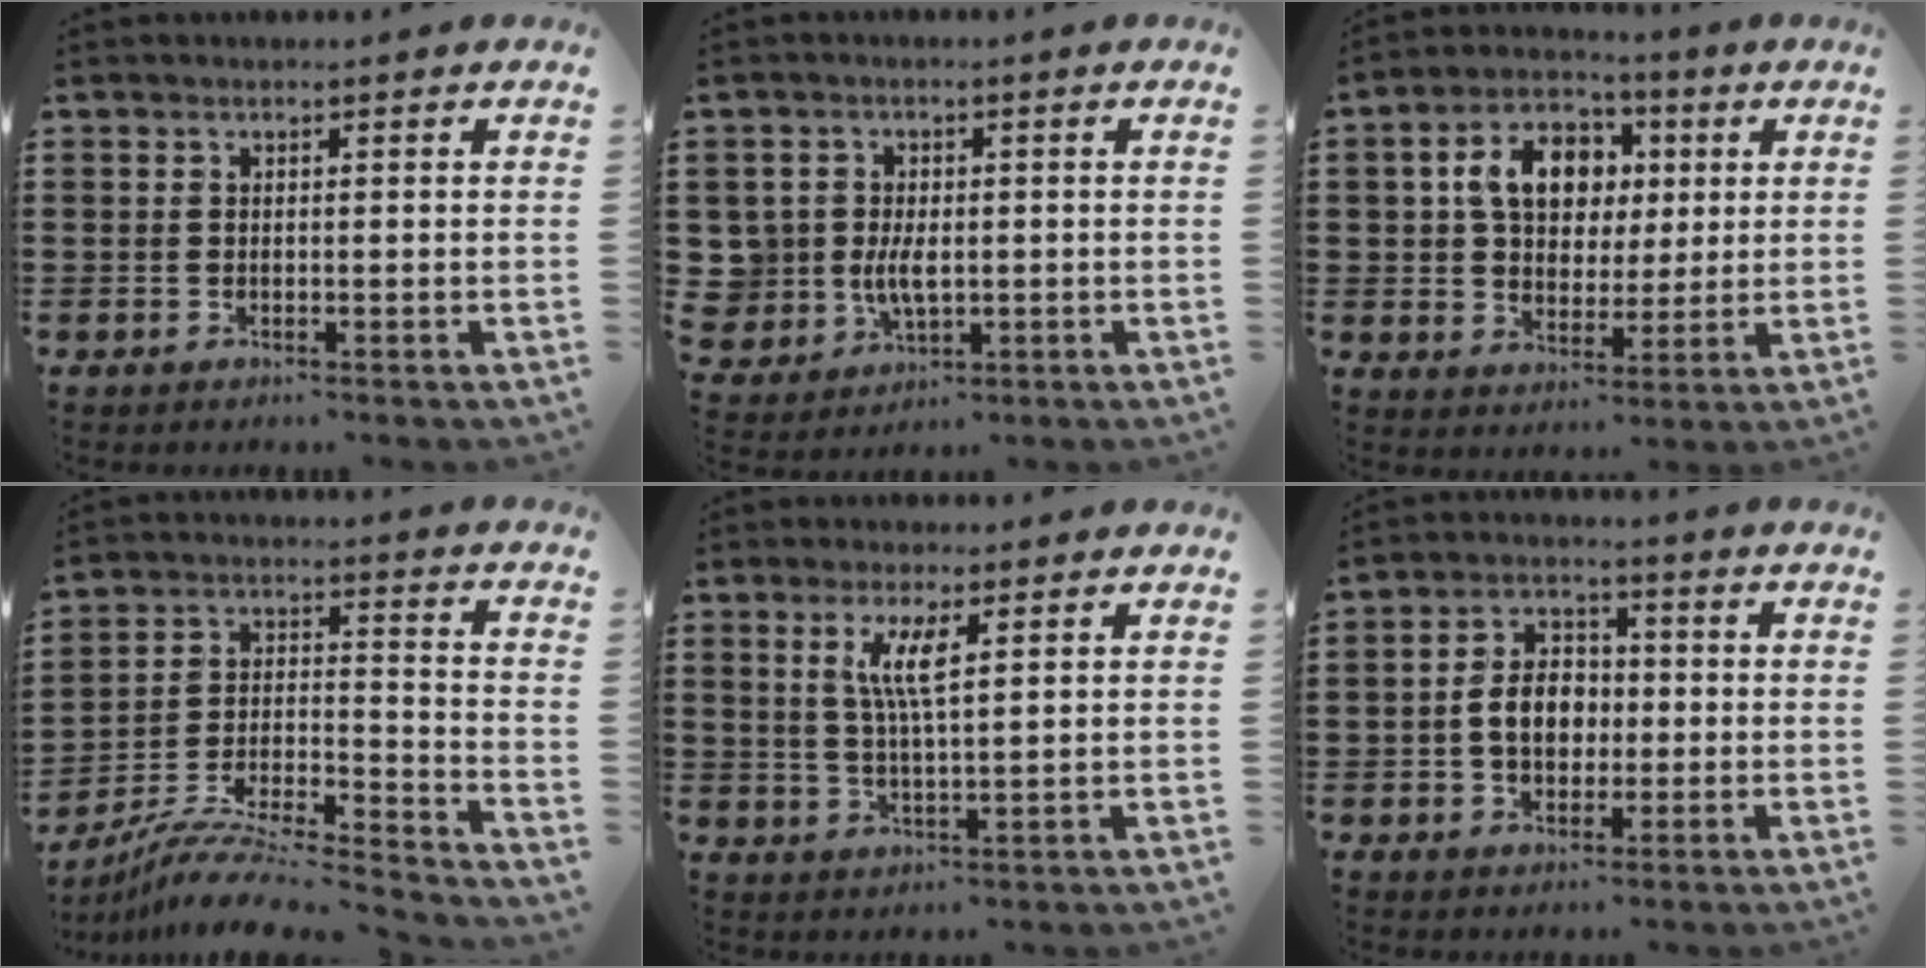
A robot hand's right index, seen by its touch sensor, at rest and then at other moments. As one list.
[{"total": 5.3, "force": [-0.2, 4.5, 2.8], "torque": [-0.079, 0.008, -0.007]}, {"total": 9.9, "force": [2.4, 7.3, 6.2], "torque": [-0.136, 0.021, 0.038]}, {"total": 9.4, "force": [-8.7, 0.6, 3.4], "torque": [-0.056, 0.009, -0.175]}, {"total": 4.9, "force": [1.7, 0.9, 4.5], "torque": [-0.095, 0.002, 0.027]}, {"total": 6.2, "force": [-0.8, 4.4, 4.3], "torque": [-0.086, 0.008, -0.020]}]